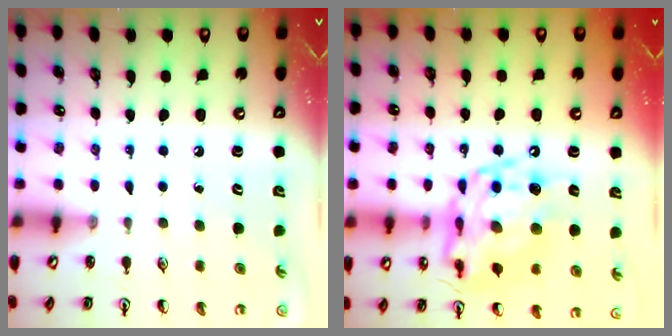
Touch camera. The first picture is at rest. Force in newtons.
{"total": 15.4, "press": 15.3, "slide": 1.4}